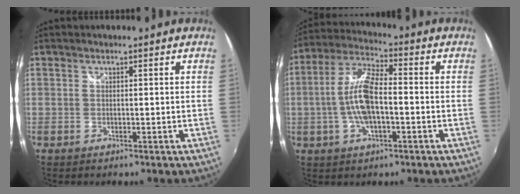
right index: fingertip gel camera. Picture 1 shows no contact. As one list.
[{"total": 10.6, "force": [-1.8, 3.7, 9.8], "torque": [-0.203, 0.008, -0.036]}]